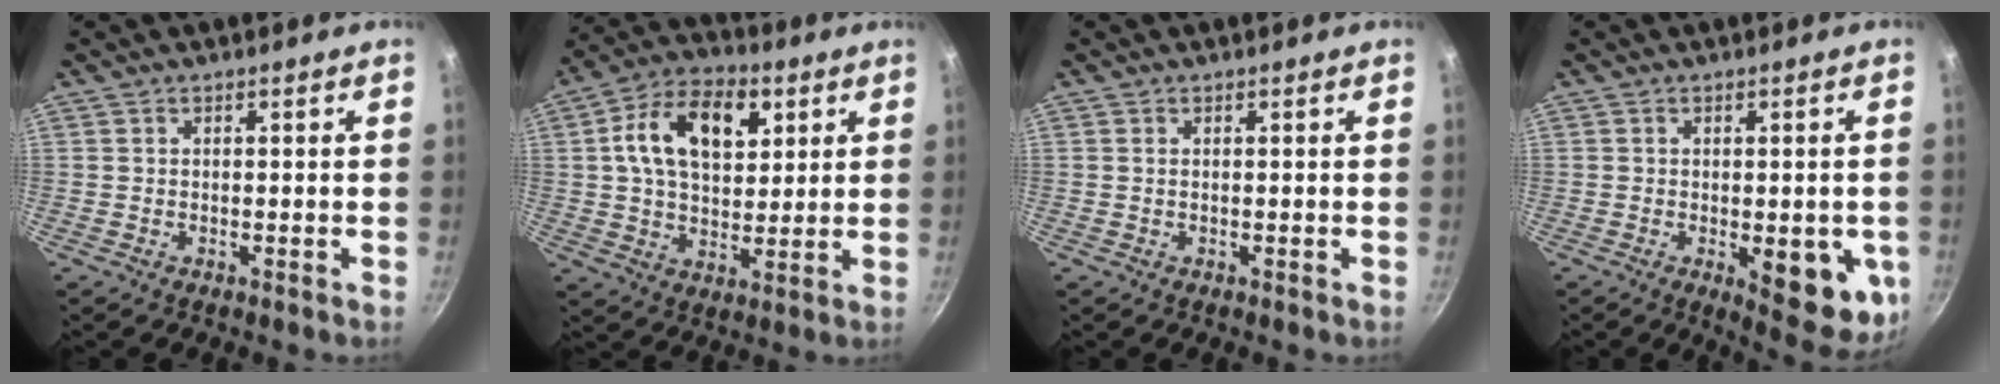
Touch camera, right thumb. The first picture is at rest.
{"total": 15.6, "force": [4.6, 9.8, 11.3], "torque": [-0.169, 0.003, 0.075]}
{"total": 0.0}
{"total": 12.0, "force": [-3.4, 4.9, 10.4], "torque": [-0.113, -0.011, -0.030]}